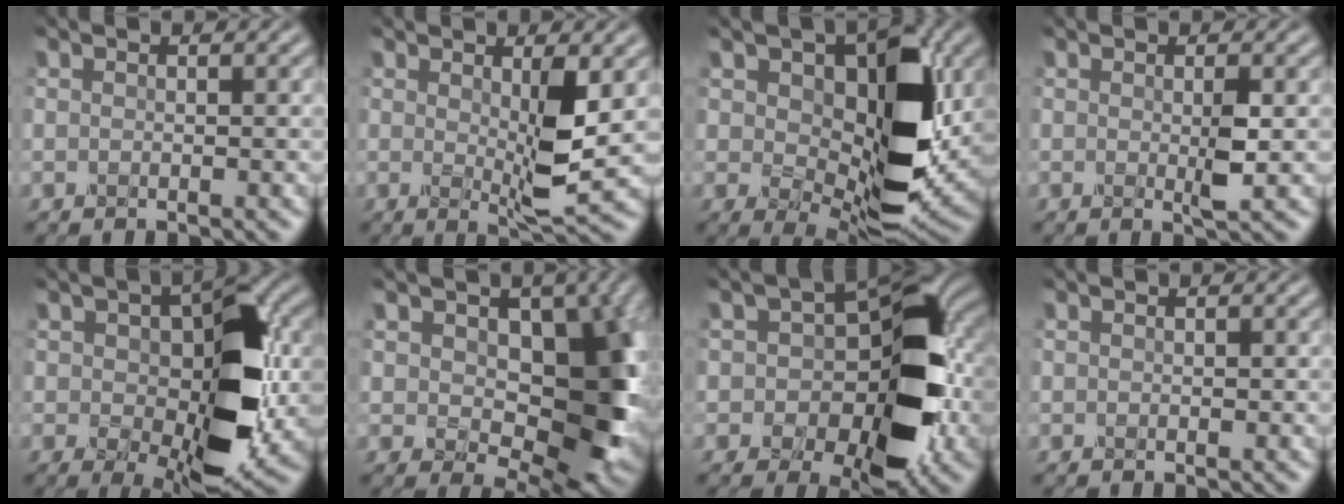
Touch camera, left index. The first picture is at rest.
{"total": 4.3, "force": [0.5, 0.8, 4.2], "torque": [-0.070, -0.014, 0.011]}
{"total": 12.4, "force": [2.0, 7.1, 9.9], "torque": [-0.146, -0.014, 0.037]}
{"total": 1.9, "force": [0.0, 0.2, 1.9], "torque": [-0.032, -0.004, -0.002]}
{"total": 10.5, "force": [-0.3, 5.6, 8.9], "torque": [-0.138, -0.005, 0.005]}
{"total": 12.0, "force": [1.7, 7.7, 9.0], "torque": [-0.114, -0.011, 0.029]}
{"total": 10.7, "force": [-1.3, 6.4, 8.5], "torque": [-0.106, 0.012, -0.024]}
{"total": 0.0}